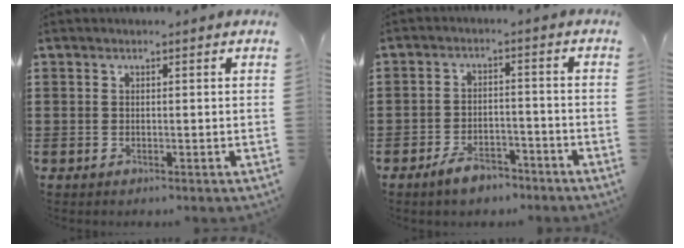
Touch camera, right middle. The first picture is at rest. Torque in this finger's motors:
{"motor_torque": [1.20, -0.14, 0.35, 0.14]}